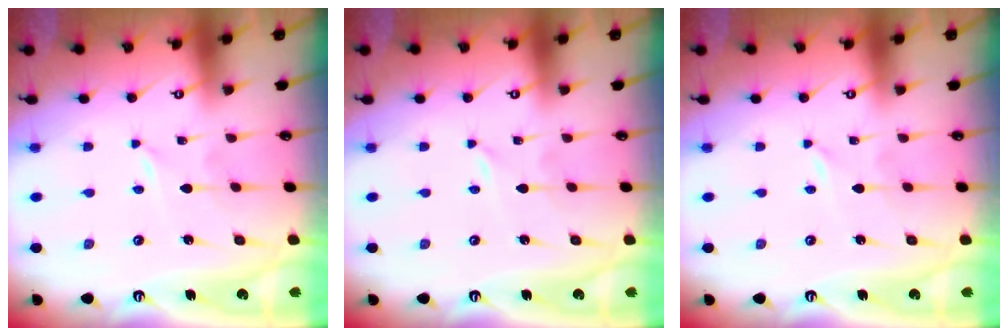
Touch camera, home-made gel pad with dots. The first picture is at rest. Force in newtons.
{"total": 0.0}
{"total": 0.0}